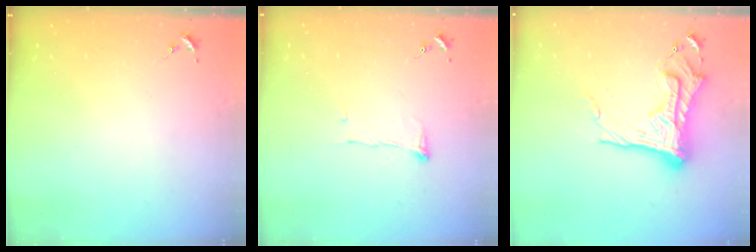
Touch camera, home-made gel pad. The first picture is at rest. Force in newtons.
{"total": 5.4, "press": 5.4, "slide": 0.6}
{"total": 19.7, "press": 19.6, "slide": 1.9}